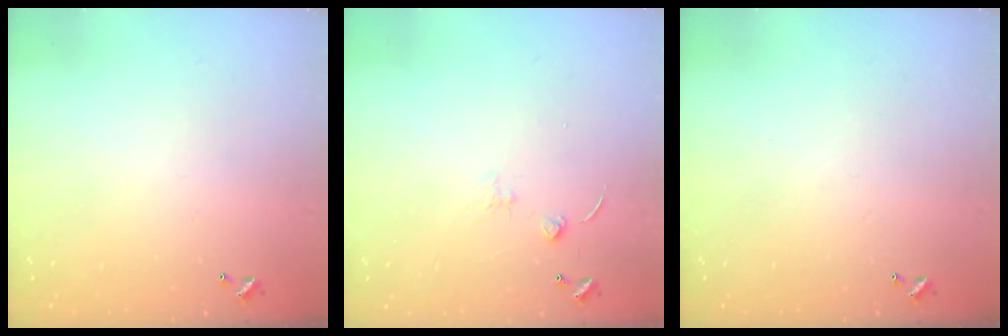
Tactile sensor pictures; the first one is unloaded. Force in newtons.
{"total": 0.9, "press": 0.9, "slide": 0.3}
{"total": 0.0}